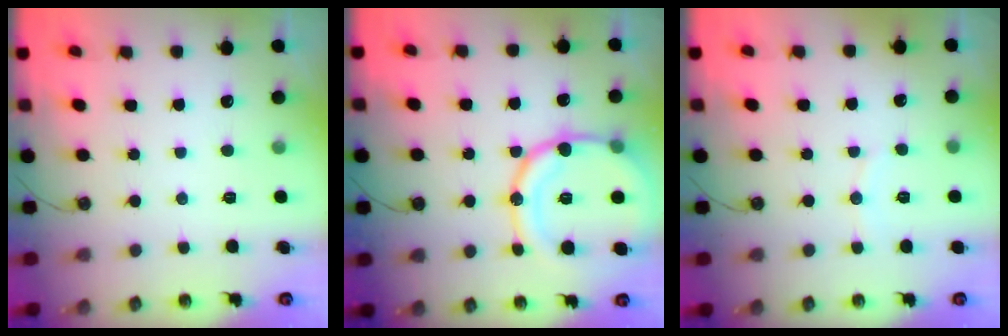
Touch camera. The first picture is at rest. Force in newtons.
{"total": 19.0, "press": 18.7, "slide": 3.2}
{"total": 3.4, "press": 3.3, "slide": 0.4}